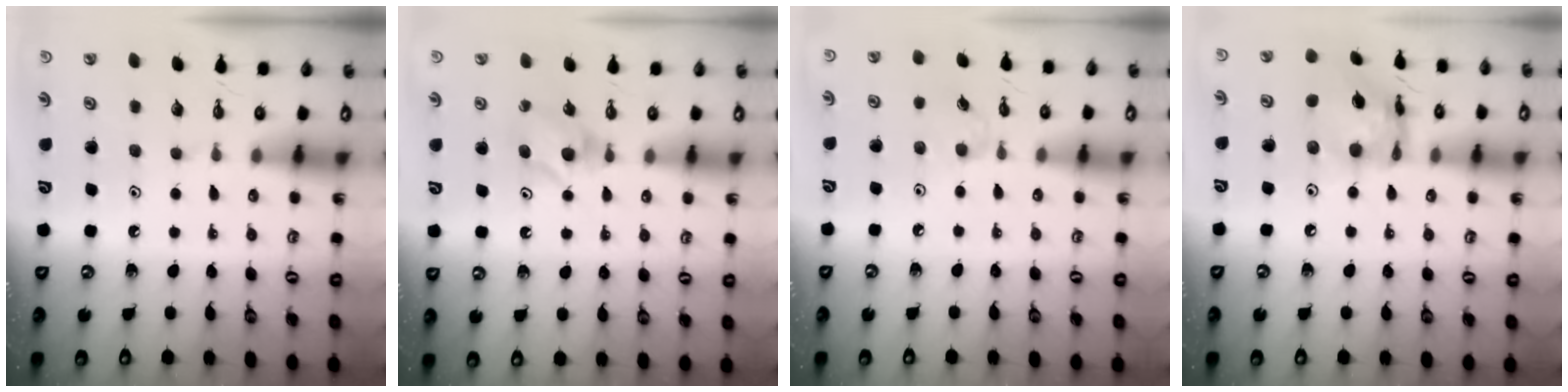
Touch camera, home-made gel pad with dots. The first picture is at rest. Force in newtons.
{"total": 6.7, "press": 6.7, "slide": 0.4}
{"total": 2.9, "press": 2.8, "slide": 0.5}
{"total": 13.4, "press": 13.3, "slide": 1.2}